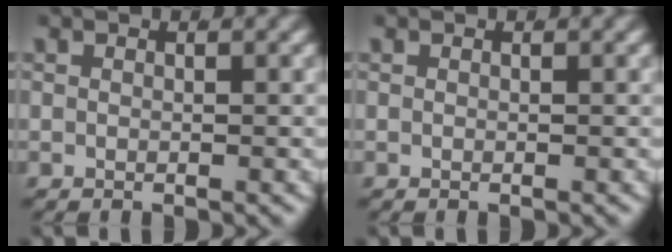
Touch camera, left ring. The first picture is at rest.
{"total": 0.0}